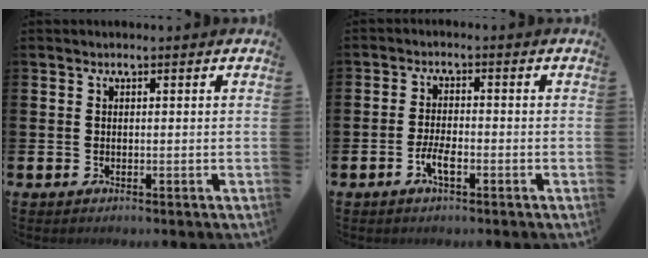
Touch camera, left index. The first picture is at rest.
{"total": 3.0, "force": [-1.2, 1.0, 2.5], "torque": [-0.055, 0.001, -0.024]}